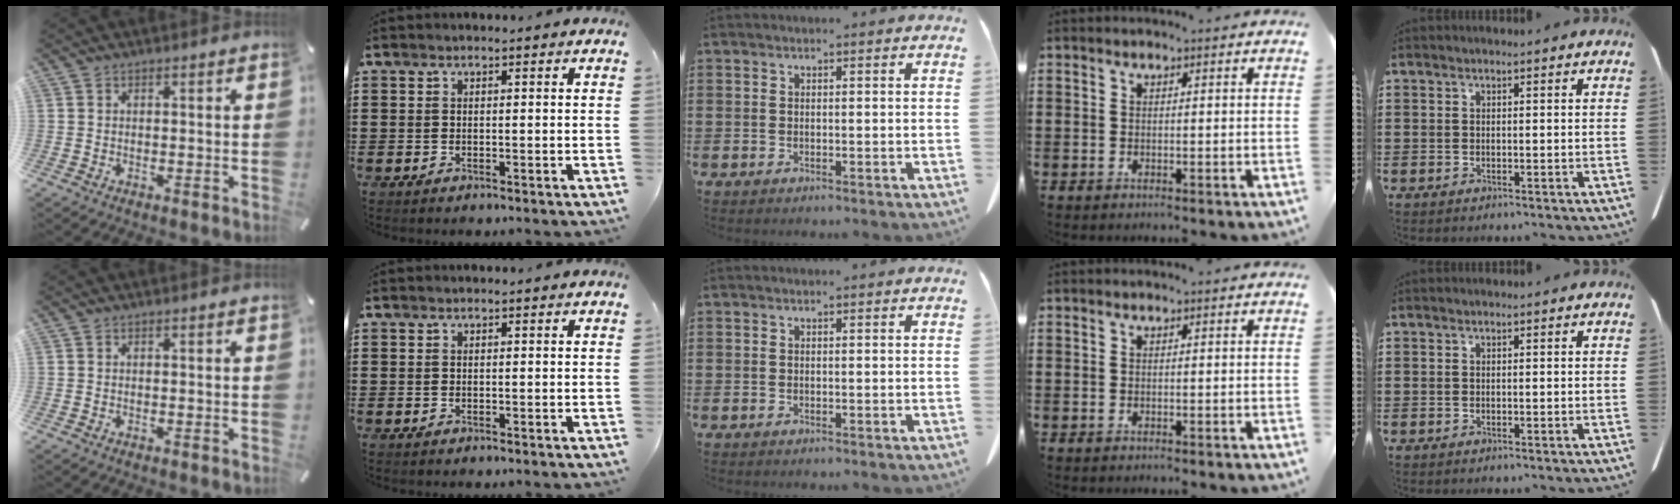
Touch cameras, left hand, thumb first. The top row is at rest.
{}